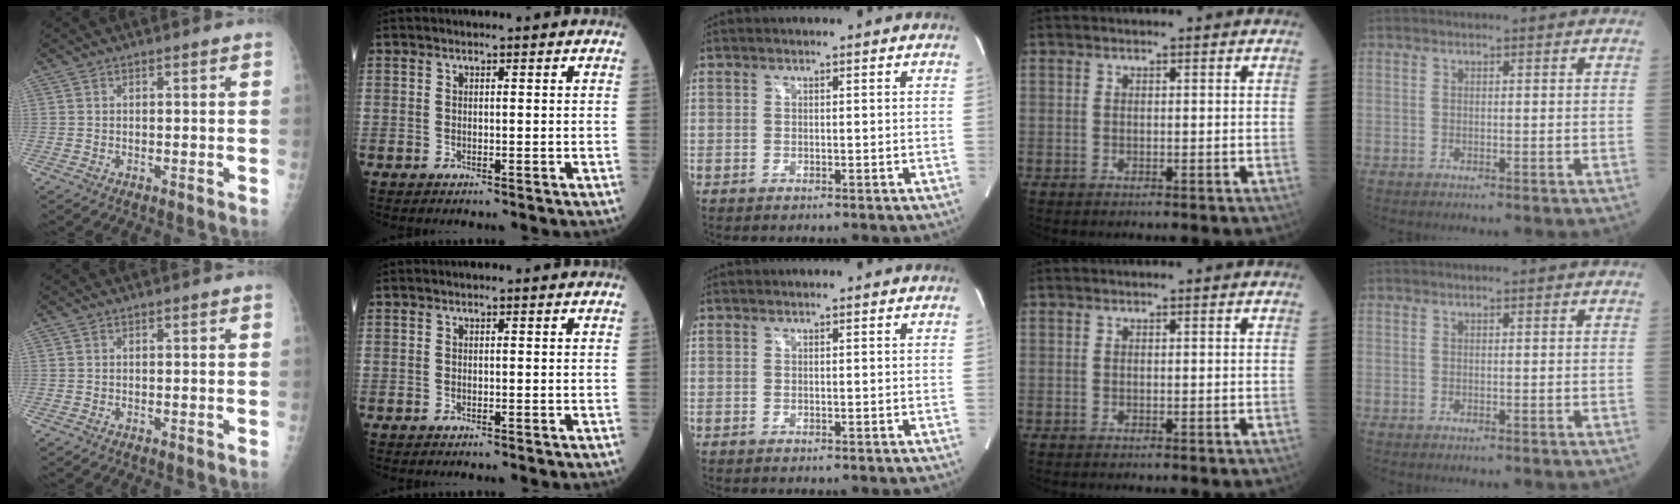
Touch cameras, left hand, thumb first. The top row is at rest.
{}